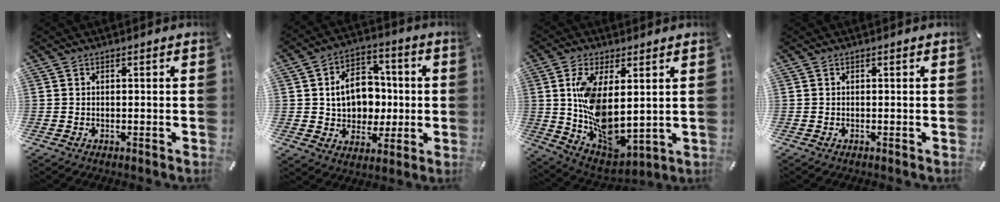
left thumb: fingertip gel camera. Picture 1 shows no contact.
{"total": 12.0, "force": [0.2, 10.4, 6.0], "torque": [-0.093, 0.013, 0.012]}
{"total": 13.2, "force": [3.1, 7.2, 10.6], "torque": [-0.206, -0.029, 0.070]}
{"total": 0.0}